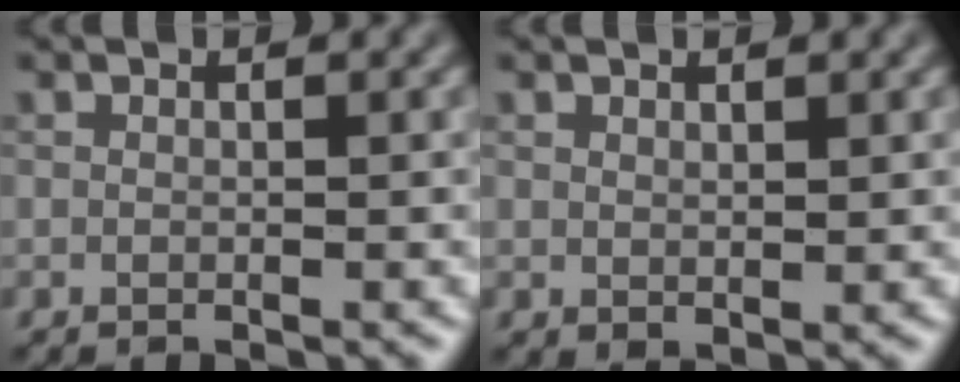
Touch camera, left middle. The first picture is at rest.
{"total": 1.0, "force": [0.7, 0.4, 0.6], "torque": [-0.012, -0.003, 0.018]}